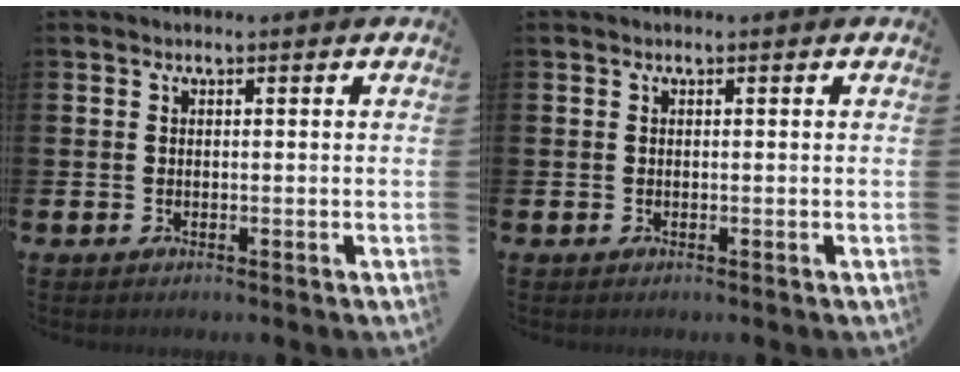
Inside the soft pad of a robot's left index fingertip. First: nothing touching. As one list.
[{"total": 0.0}]